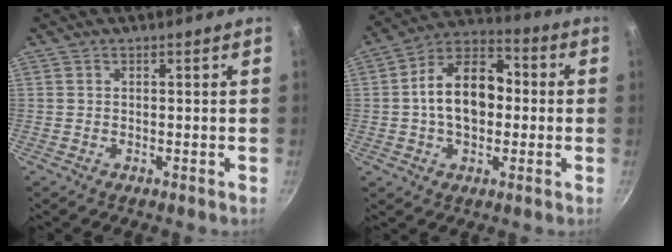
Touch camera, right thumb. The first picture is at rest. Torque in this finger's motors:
{"motor_torque": [0.78, 2.54, 1.29, -0.52, 0.37]}